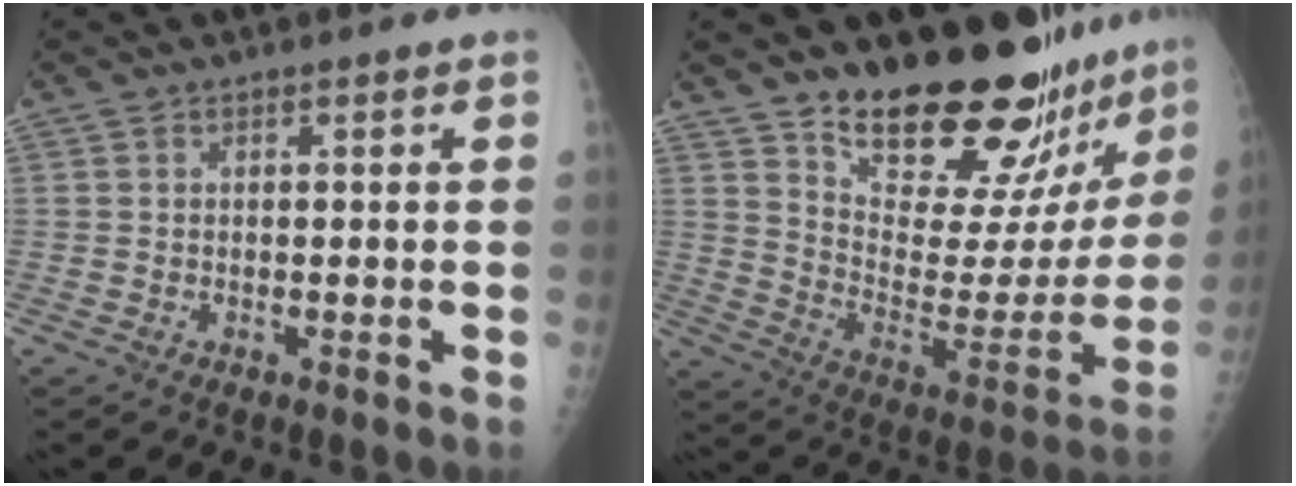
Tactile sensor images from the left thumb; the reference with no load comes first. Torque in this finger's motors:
{"motor_torque": [0.42, 0.42, 1.40, -1.37, 0.25]}